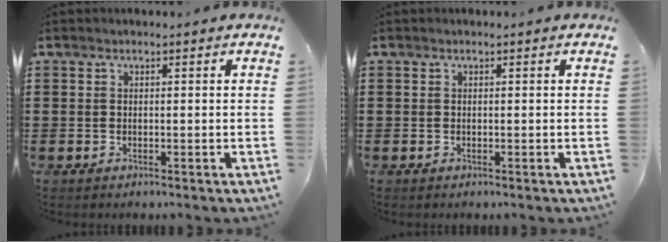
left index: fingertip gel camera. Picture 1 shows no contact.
{"total": 0.0}